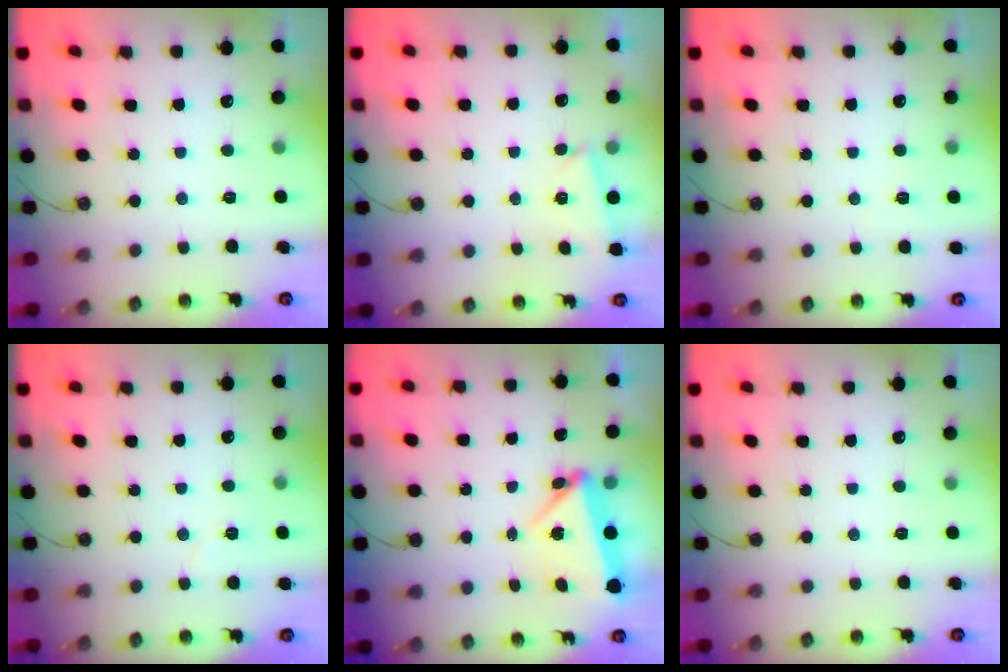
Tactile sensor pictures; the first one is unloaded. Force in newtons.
{"total": 2.4, "press": 2.3, "slide": 0.6}
{"total": 2.8, "press": 1.5, "slide": 2.3}
{"total": 3.8, "press": 3.7, "slide": 0.8}
{"total": 7.7, "press": 7.5, "slide": 1.5}
{"total": 0.0}